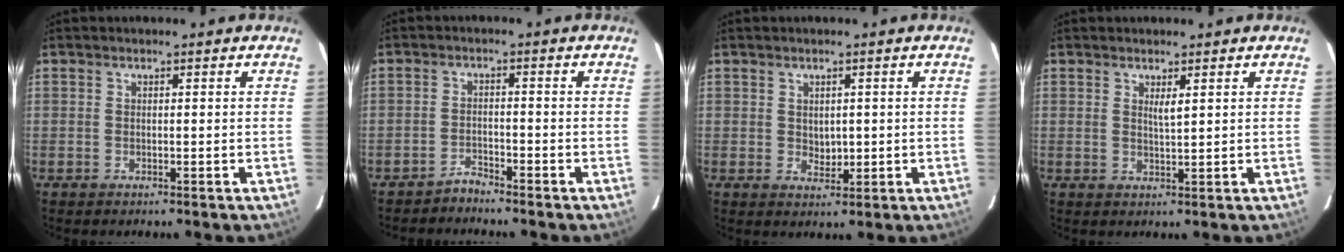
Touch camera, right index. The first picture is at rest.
{"total": 1.9, "force": [-1.9, -0.1, -0.2], "torque": [0.008, -0.006, -0.034]}
{"total": 2.3, "force": [0.4, 1.6, 1.5], "torque": [-0.021, -0.006, 0.013]}
{"total": 1.6, "force": [0.8, 0.0, 1.4], "torque": [-0.030, -0.005, 0.016]}